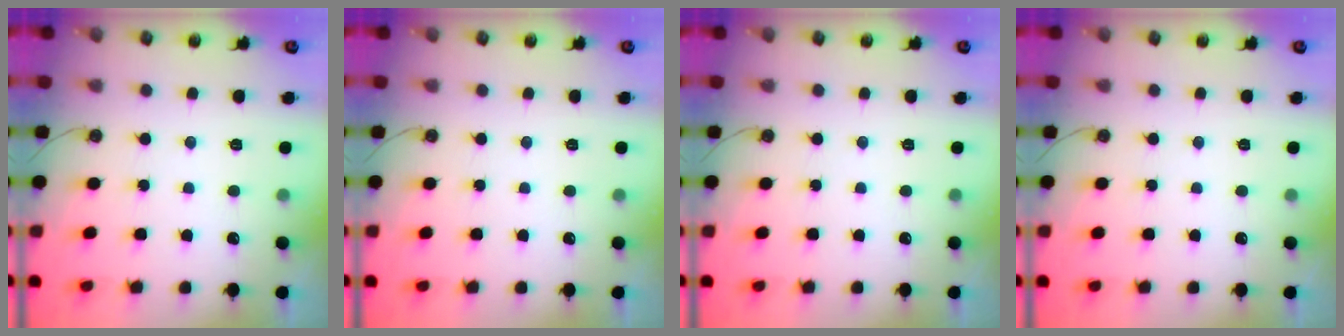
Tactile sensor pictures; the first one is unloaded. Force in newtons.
{"total": 0.0}
{"total": 0.0}
{"total": 0.0}